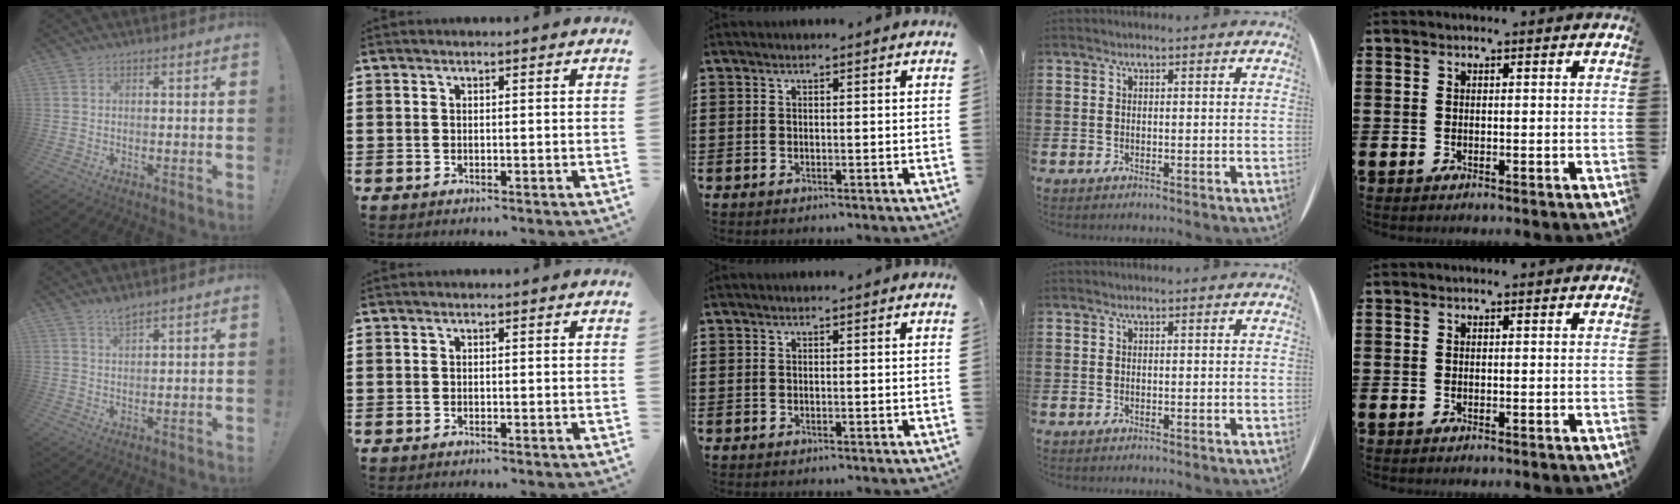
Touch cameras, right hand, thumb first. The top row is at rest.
{"thumb": {"total": 3.3, "force": [2.8, 0.4, 1.7], "torque": [-0.021, -0.018, 0.048]}}